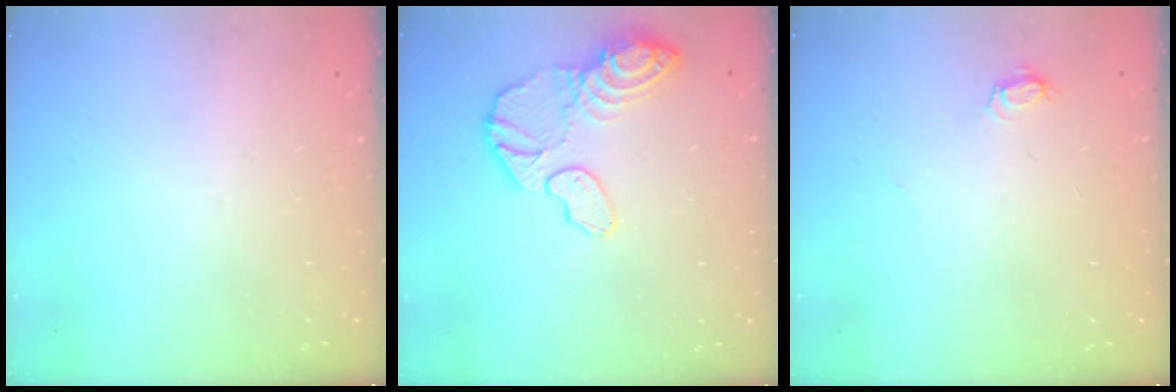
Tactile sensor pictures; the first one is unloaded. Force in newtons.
{"total": 14.9, "press": 14.8, "slide": 1.5}
{"total": 4.6, "press": 4.5, "slide": 0.5}